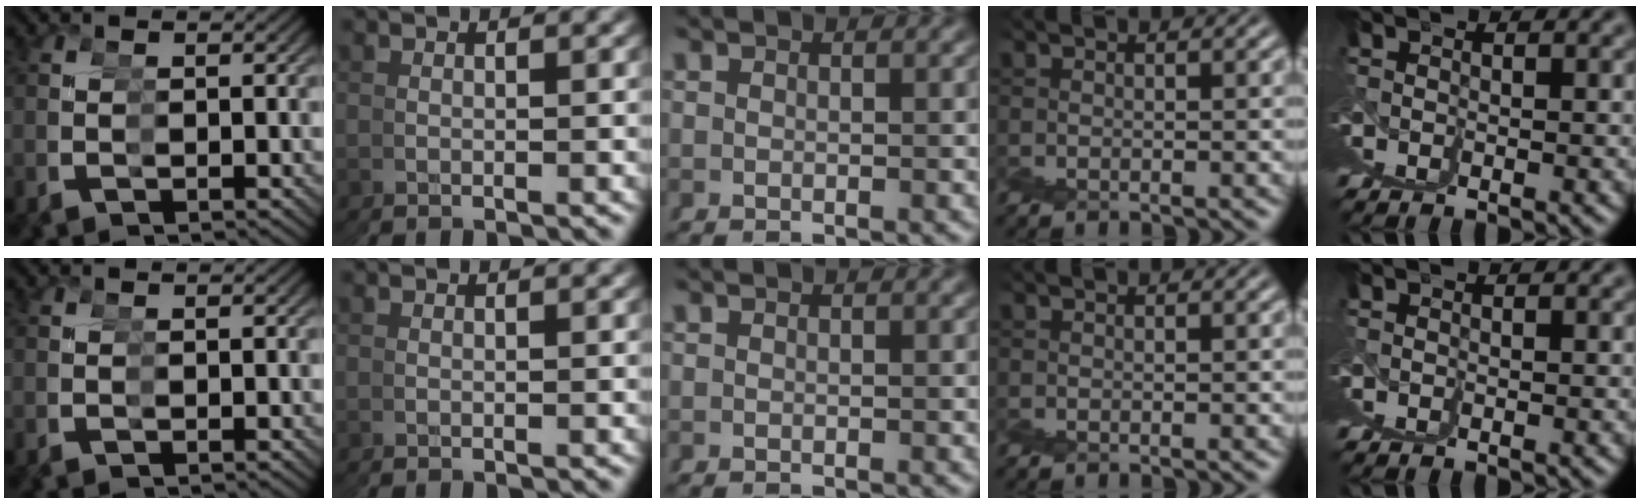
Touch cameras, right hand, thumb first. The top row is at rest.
{}